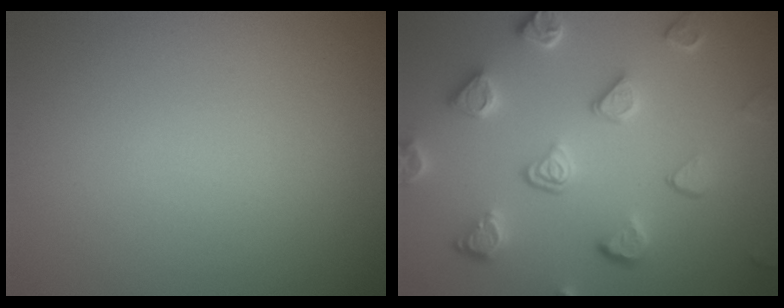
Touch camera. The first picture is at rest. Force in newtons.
{"total": 5.4, "press": 4.2, "slide": 3.4}